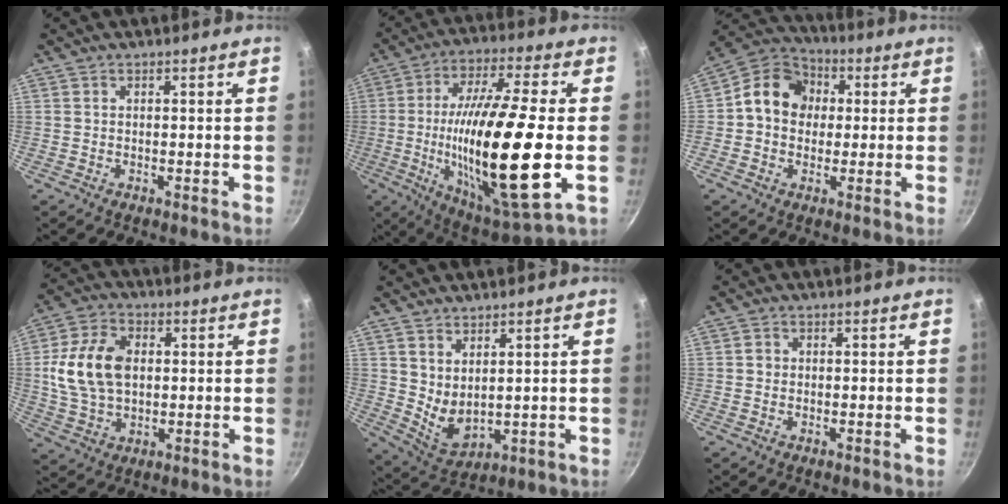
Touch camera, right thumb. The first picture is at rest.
{"total": 26.0, "force": [-3.0, 5.7, 25.2], "torque": [-0.447, 0.002, -0.048]}
{"total": 11.6, "force": [1.2, 9.8, 6.1], "torque": [-0.068, 0.024, -0.004]}
{"total": 13.7, "force": [1.4, 9.4, 10.0], "torque": [-0.177, 0.006, 0.023]}
{"total": 6.5, "force": [2.8, 3.6, 4.7], "torque": [-0.073, -0.037, 0.068]}
{"total": 1.2, "force": [0.1, 1.2, 0.4], "torque": [-0.003, 0.003, -0.001]}